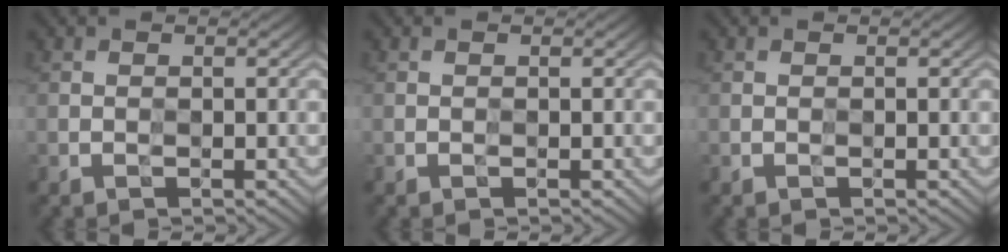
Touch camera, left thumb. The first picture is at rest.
{"total": 0.0}
{"total": 0.0}